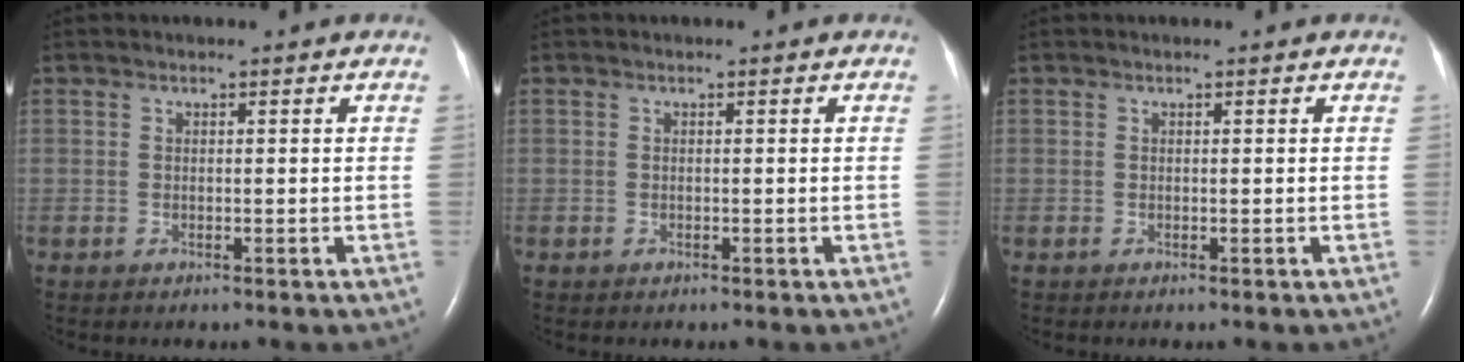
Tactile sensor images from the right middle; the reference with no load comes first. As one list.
[{"total": 0.0}, {"total": 0.0}]